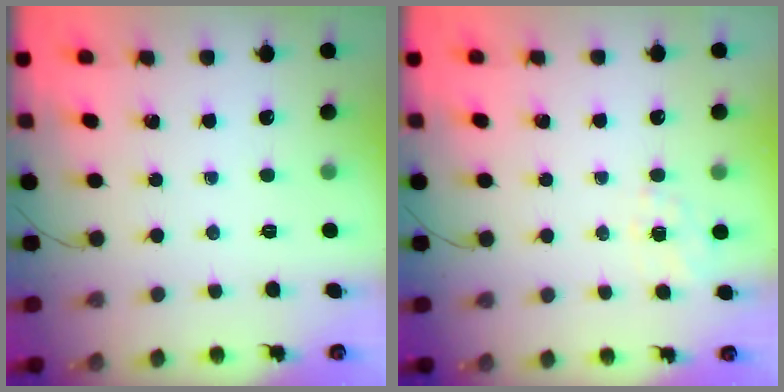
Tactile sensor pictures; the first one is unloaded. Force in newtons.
{"total": 5.7, "press": 5.4, "slide": 1.7}